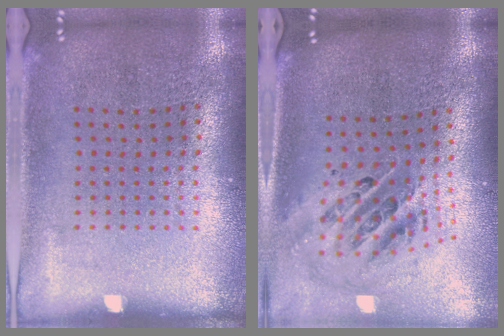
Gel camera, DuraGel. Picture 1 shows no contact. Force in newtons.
{"total": 1.7, "press": 1.4, "slide": 1.0}